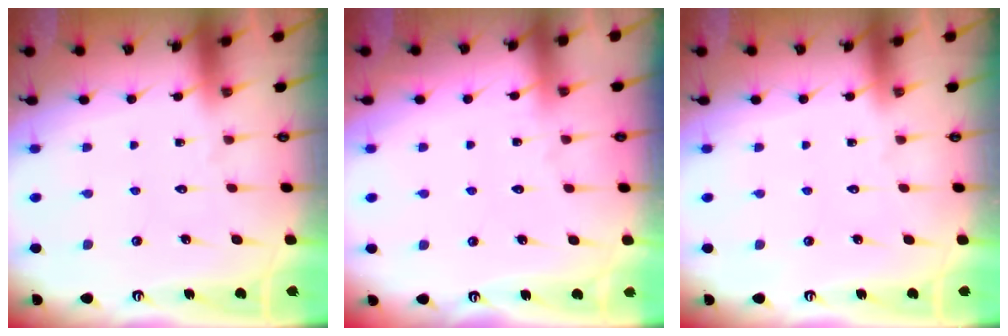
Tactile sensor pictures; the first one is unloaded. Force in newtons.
{"total": 2.5, "press": 2.5, "slide": 0.3}
{"total": 0.0}